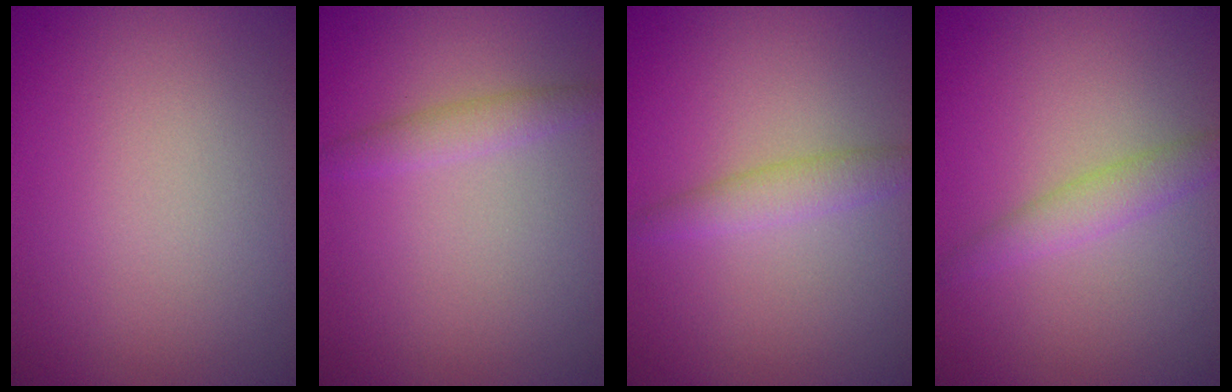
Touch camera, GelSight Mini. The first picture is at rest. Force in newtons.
{"total": 1.6, "press": 1.6, "slide": 0.1}
{"total": 1.9, "press": 1.9, "slide": 0.1}
{"total": 2.0, "press": 2.0, "slide": 0.0}